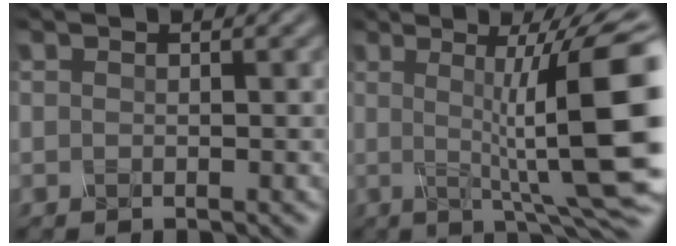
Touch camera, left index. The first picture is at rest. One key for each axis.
{"total": 13.7, "fx": 0.7, "fy": 2.6, "fz": 13.5, "tx": -0.160, "ty": 0.007, "tz": 0.016}